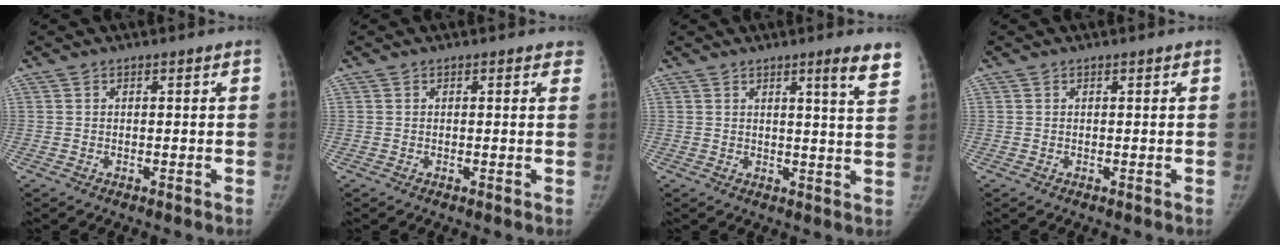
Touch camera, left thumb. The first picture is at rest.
{"total": 1.9, "force": [1.6, 0.8, 0.7], "torque": [0.008, -0.002, 0.005]}
{"total": 6.4, "force": [4.4, -0.1, 4.6], "torque": [-0.055, -0.030, 0.052]}
{"total": 0.0}